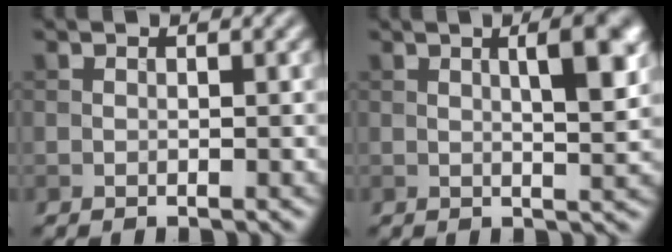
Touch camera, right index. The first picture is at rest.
{"total": 5.5, "force": [1.6, 1.5, 5.0], "torque": [-0.052, 0.012, 0.018]}